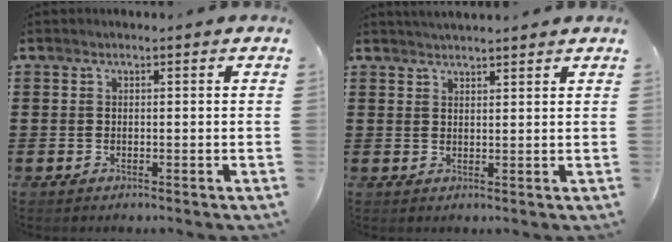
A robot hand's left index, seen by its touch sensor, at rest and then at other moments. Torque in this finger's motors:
{"motor_torque": [1.65, 0.49, 0.20, 0.03]}